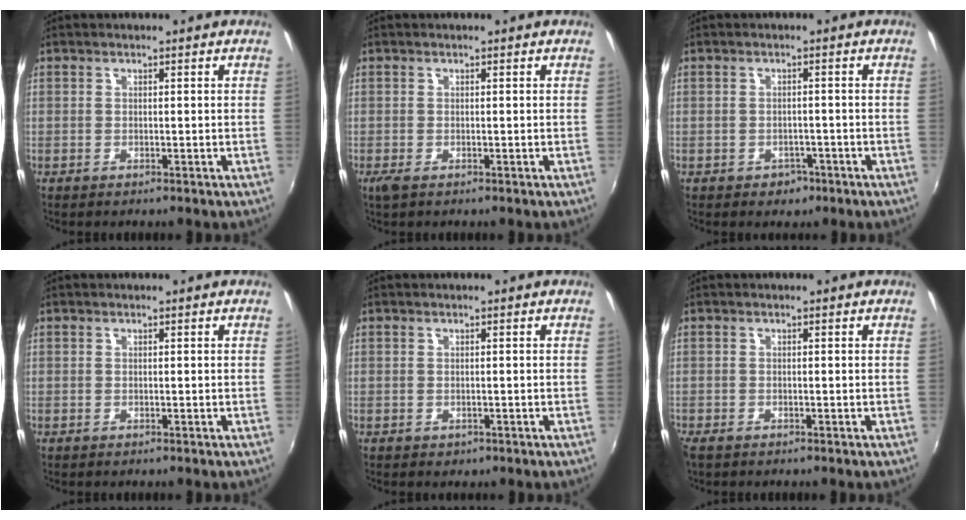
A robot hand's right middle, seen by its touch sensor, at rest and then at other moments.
{"total": 1.4, "force": [-0.7, 0.4, 1.2], "torque": [-0.023, -0.006, -0.013]}
{"total": 3.2, "force": [-1.8, 2.4, 0.9], "torque": [-0.023, -0.002, -0.022]}
{"total": 0.0}
{"total": 0.7, "force": [-0.3, 0.7, 0.2], "torque": [-0.002, -0.004, -0.004]}
{"total": 1.3, "force": [-1.1, 0.6, 0.5], "torque": [-0.013, -0.007, -0.021]}